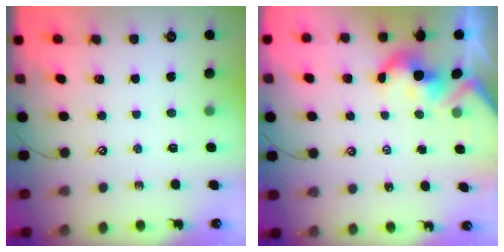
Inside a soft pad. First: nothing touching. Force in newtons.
{"total": 3.8, "press": 3.8, "slide": 0.7}